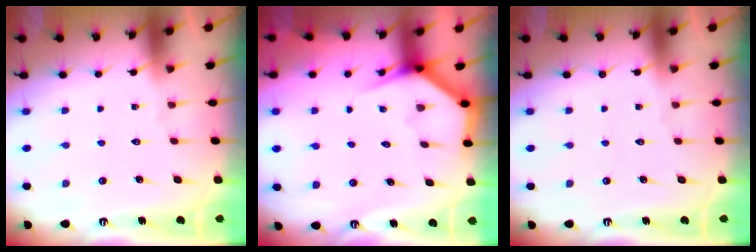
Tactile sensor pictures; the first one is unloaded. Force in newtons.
{"total": 3.4, "press": 3.4, "slide": 0.2}
{"total": 0.0}